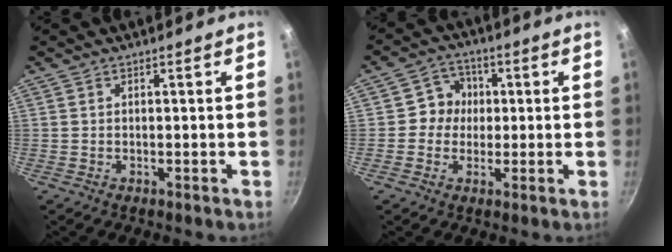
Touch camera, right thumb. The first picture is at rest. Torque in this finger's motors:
{"motor_torque": [-0.30, 0.23, 0.59, 0.12, 0.01]}